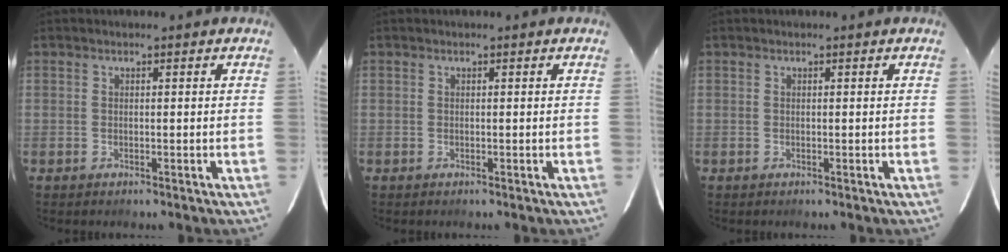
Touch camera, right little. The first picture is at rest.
{"total": 0.0}
{"total": 0.0}